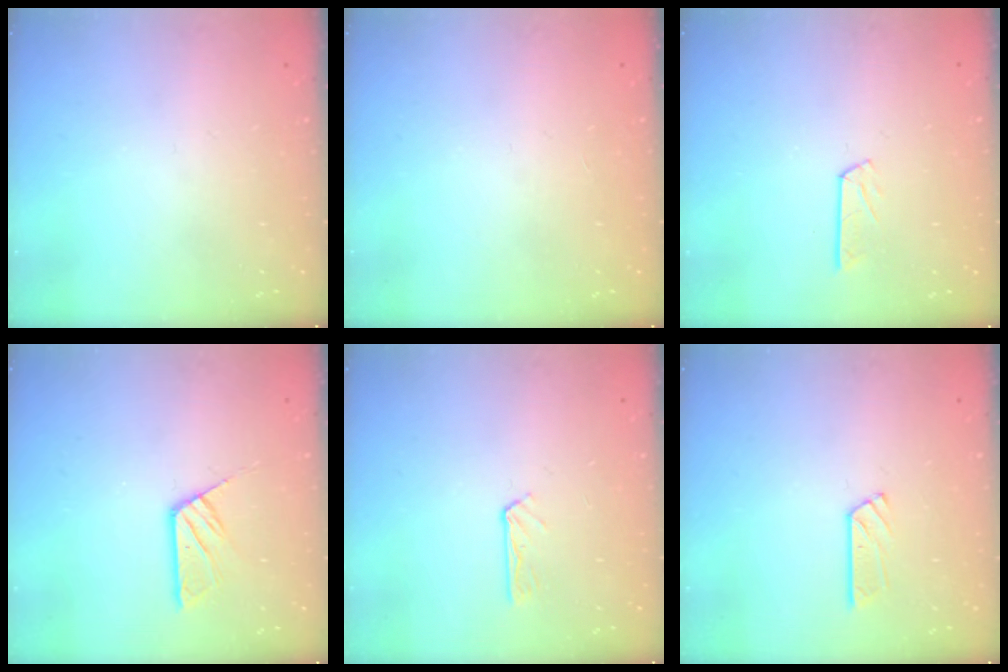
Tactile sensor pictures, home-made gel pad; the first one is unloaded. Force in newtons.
{"total": 0.0}
{"total": 4.7, "press": 4.7, "slide": 0.5}
{"total": 6.9, "press": 6.9, "slide": 0.3}
{"total": 2.7, "press": 2.7, "slide": 0.2}
{"total": 5.5, "press": 5.5, "slide": 0.4}